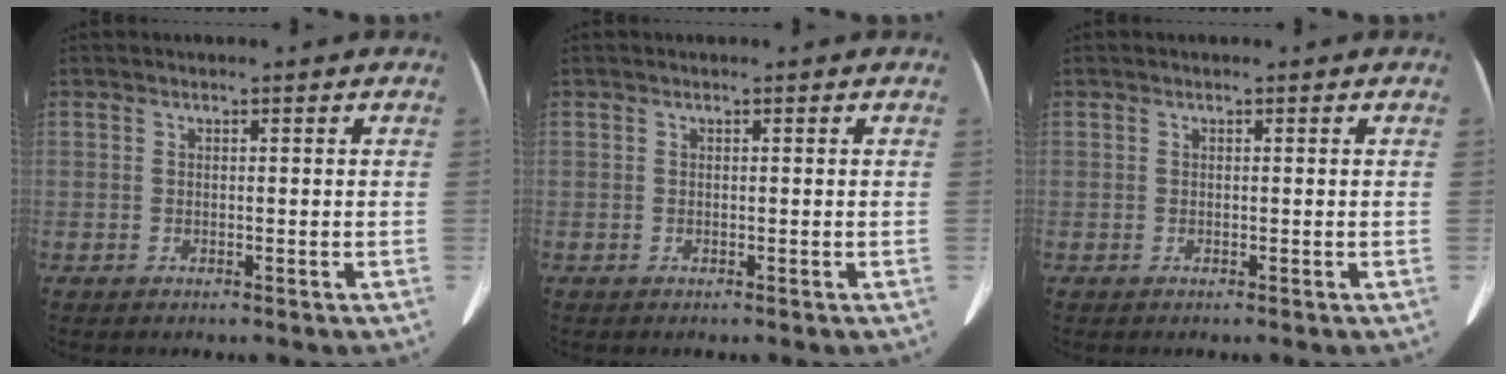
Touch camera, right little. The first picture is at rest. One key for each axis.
{"total": 0.0}
{"total": 0.0}